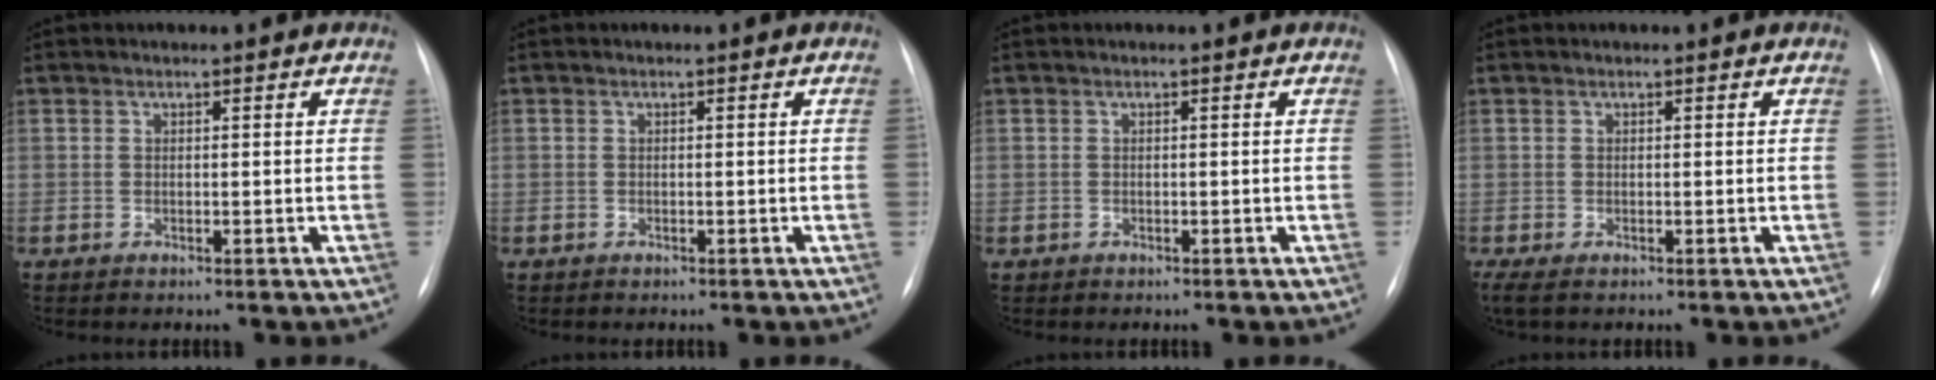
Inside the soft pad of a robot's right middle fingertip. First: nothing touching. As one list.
[{"total": 0.0}, {"total": 0.0}, {"total": 2.4, "force": [-1.5, 0.9, 1.6], "torque": [-0.029, -0.009, -0.020]}]